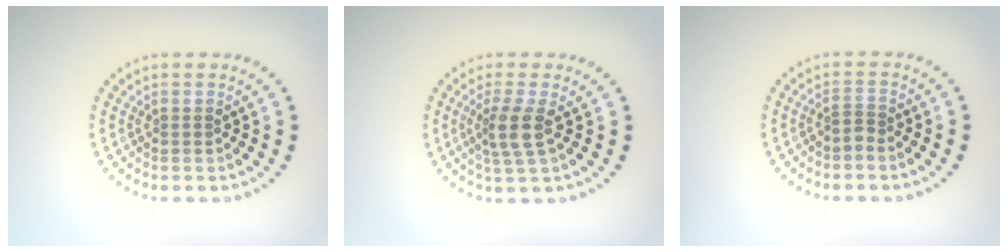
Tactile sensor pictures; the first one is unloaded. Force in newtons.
{"total": 2.8, "press": 2.3, "slide": 1.7}
{"total": 1.0, "press": 0.6, "slide": 0.8}